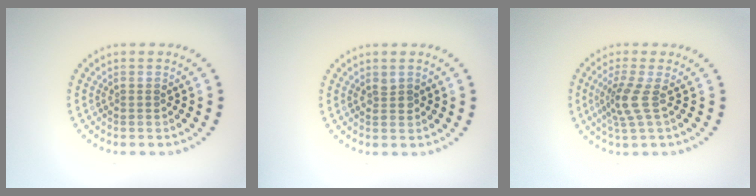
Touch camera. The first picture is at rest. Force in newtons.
{"total": 0.8, "press": 0.7, "slide": 0.1}
{"total": 2.7, "press": 2.0, "slide": 1.8}